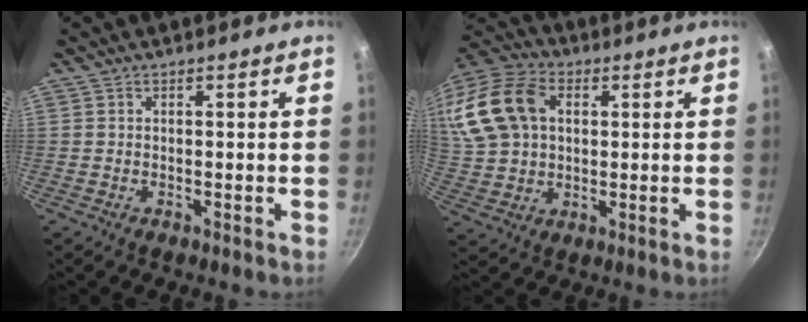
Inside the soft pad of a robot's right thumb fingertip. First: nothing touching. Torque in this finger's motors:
{"motor_torque": [-0.69, 2.03, 0.04, 0.12, 0.19]}